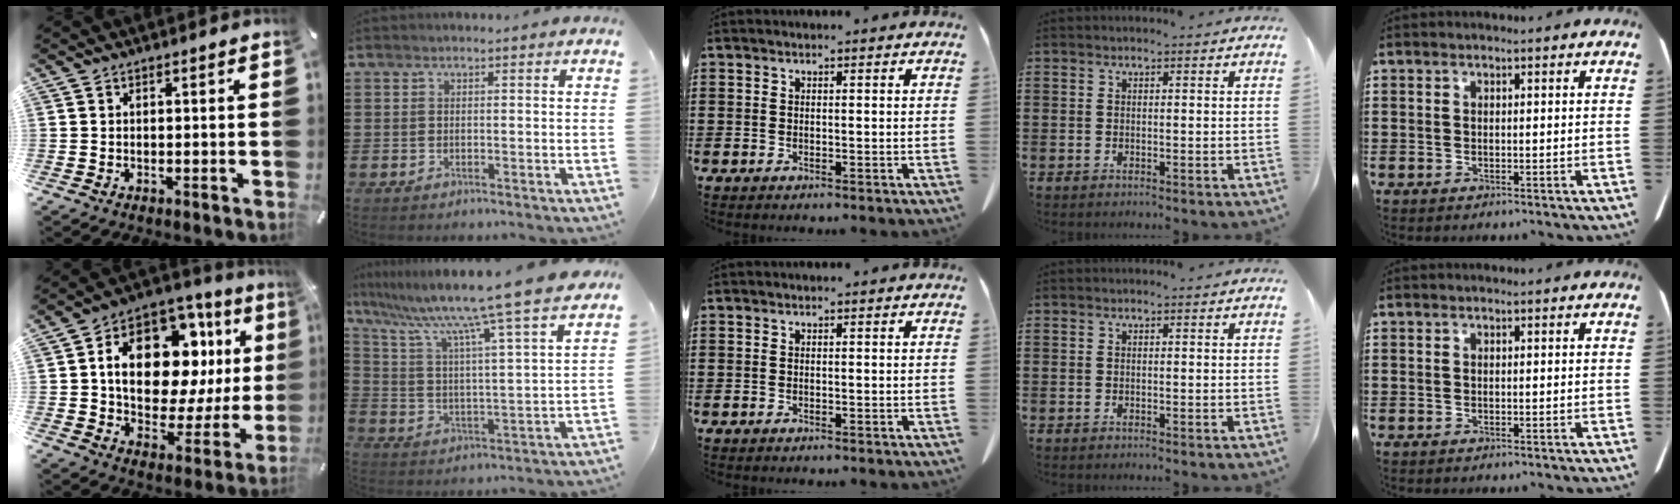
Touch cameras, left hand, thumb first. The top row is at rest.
{"thumb": {"total": 20.8, "force": [6.2, 12.5, 15.4], "torque": [-0.244, -0.036, 0.101]}, "index": {"total": 11.0, "force": [9.4, -1.7, 5.5], "torque": [-0.144, -0.069, 0.145]}}